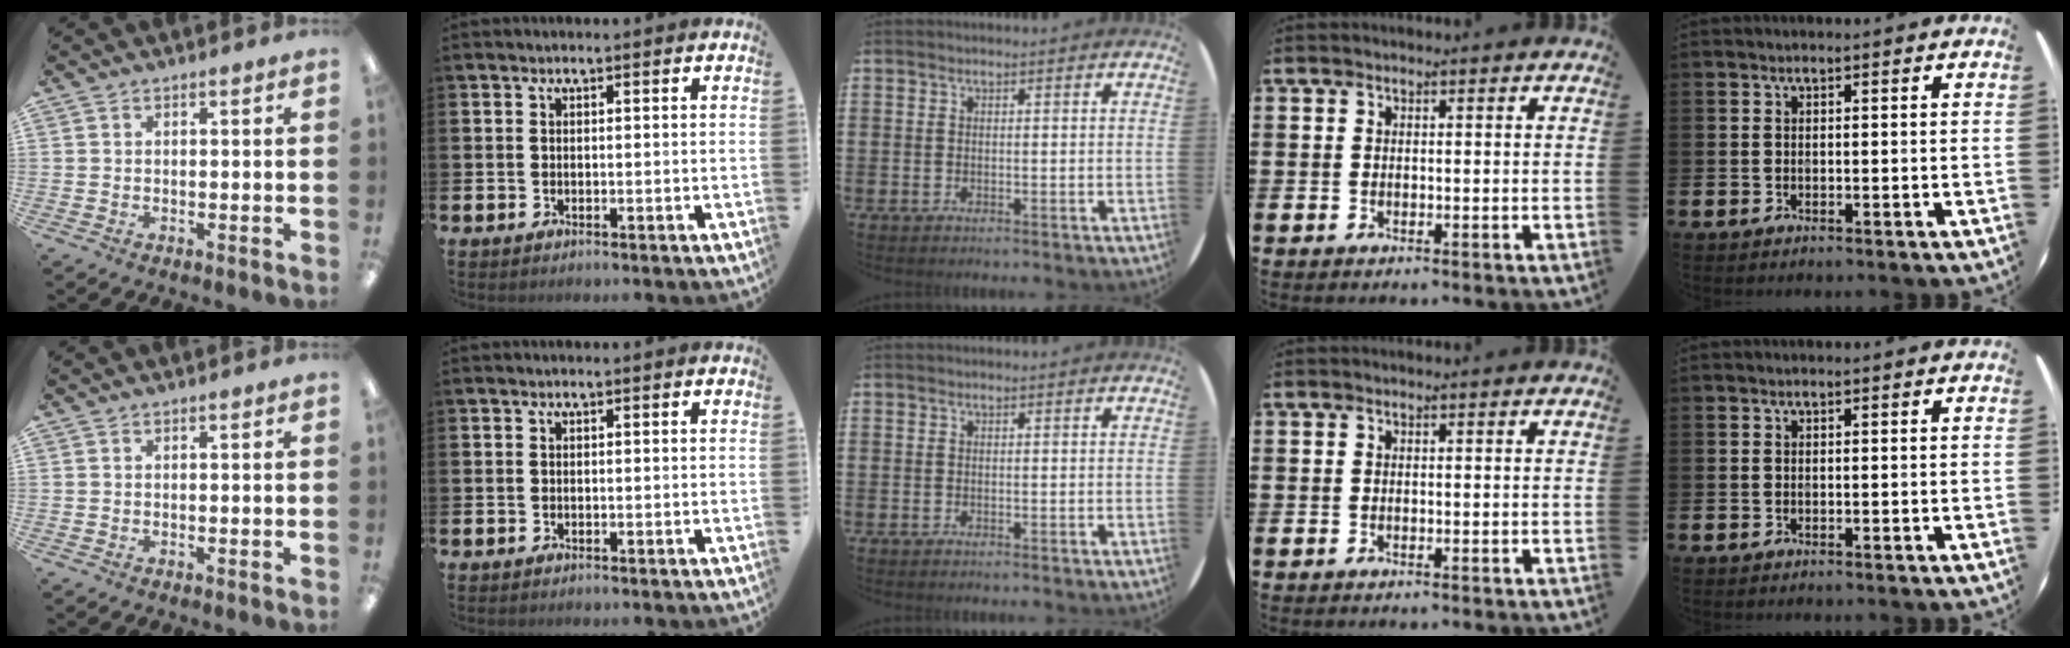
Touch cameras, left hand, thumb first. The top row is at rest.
{}